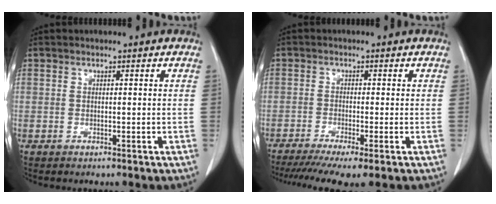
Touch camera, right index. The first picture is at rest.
{"total": 8.4, "force": [-6.1, 0.6, 5.8], "torque": [-0.094, -0.013, -0.099]}